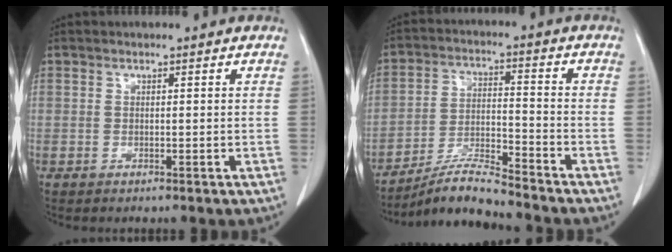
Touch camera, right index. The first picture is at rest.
{"total": 8.1, "force": [-7.6, -0.3, 2.7], "torque": [-0.056, -0.006, -0.137]}